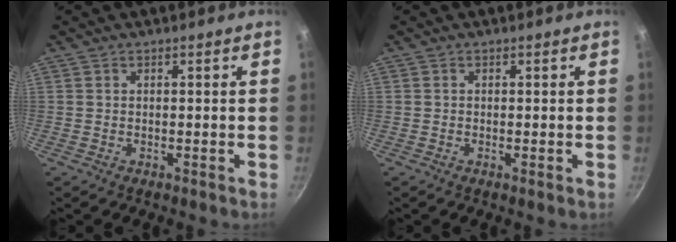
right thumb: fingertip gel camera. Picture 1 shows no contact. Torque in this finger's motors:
{"motor_torque": [-0.16, -0.09, -0.26, 0.02, -0.03]}